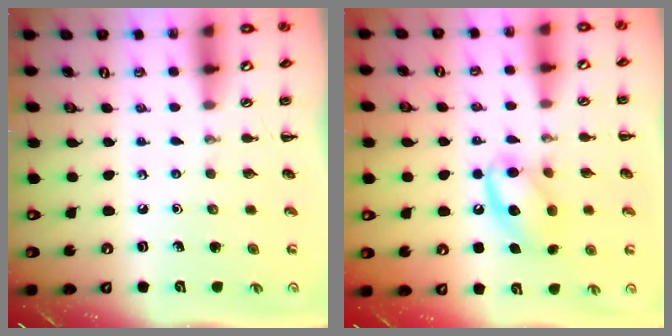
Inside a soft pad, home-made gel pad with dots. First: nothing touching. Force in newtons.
{"total": 13.5, "press": 13.5, "slide": 1.4}